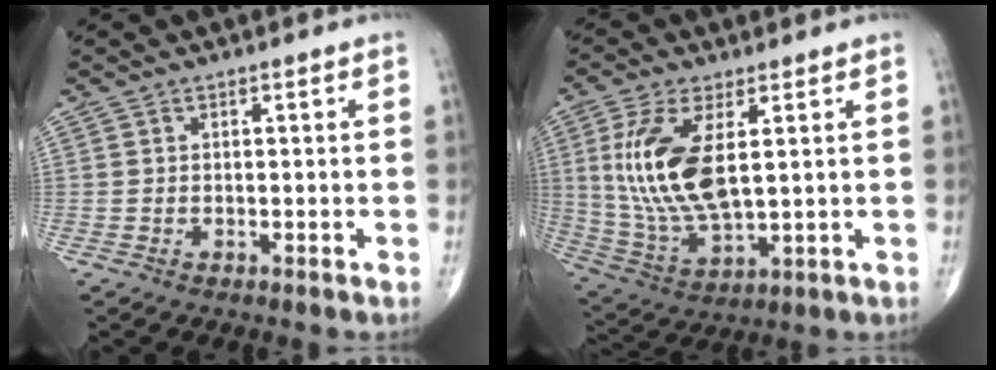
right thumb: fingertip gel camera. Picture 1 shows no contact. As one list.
[{"total": 15.2, "force": [3.1, 6.6, 13.3], "torque": [-0.284, -0.018, 0.072]}]